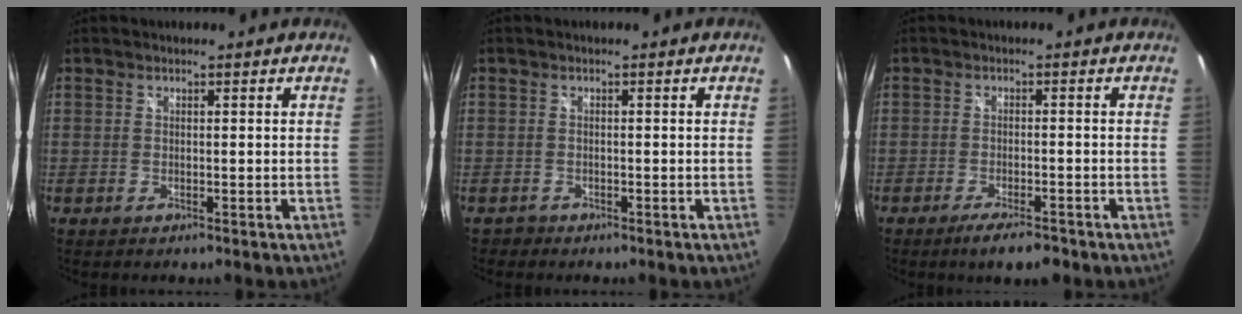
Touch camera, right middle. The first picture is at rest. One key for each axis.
{"total": 1.1, "fx": -0.9, "fy": 0.6, "fz": -0.1, "tx": -0.003, "ty": 0.000, "tz": -0.017}
{"total": 5.6, "fx": -4.2, "fy": 1.2, "fz": 3.5, "tx": -0.073, "ty": -0.013, "tz": -0.067}